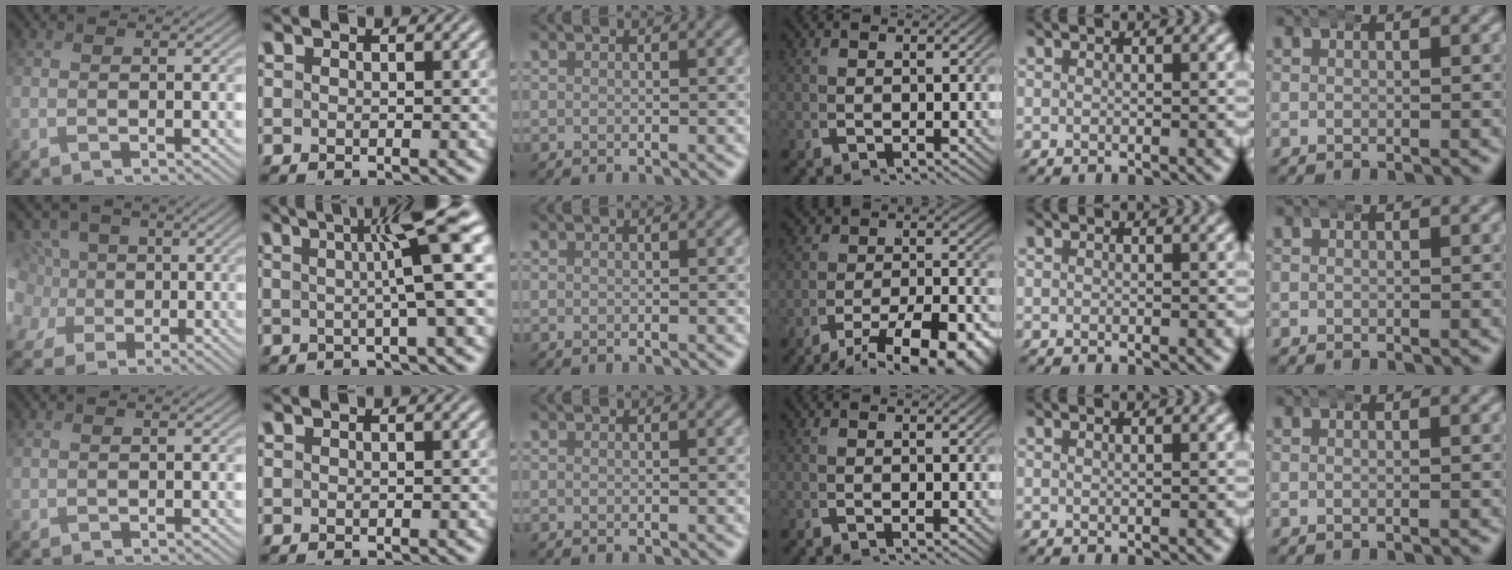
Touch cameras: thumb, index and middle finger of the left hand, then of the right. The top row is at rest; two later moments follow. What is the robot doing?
{"motion": "wrap", "object": "bandana"}